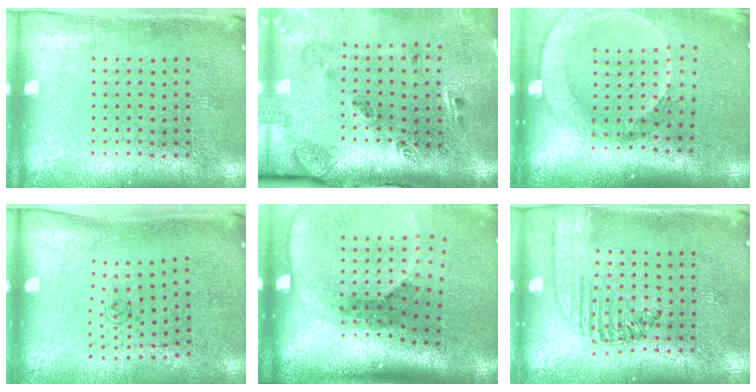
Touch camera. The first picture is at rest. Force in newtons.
{"total": 3.3, "press": 2.0, "slide": 2.7}
{"total": 2.5, "press": 1.9, "slide": 1.6}
{"total": 0.5, "press": 0.3, "slide": 0.5}
{"total": 2.7, "press": 1.9, "slide": 2.0}
{"total": 1.5, "press": 1.4, "slide": 0.6}